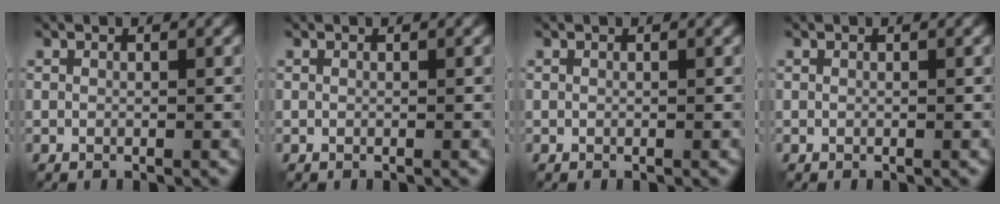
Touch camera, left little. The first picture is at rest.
{"total": 0.0}
{"total": 0.0}
{"total": 0.0}